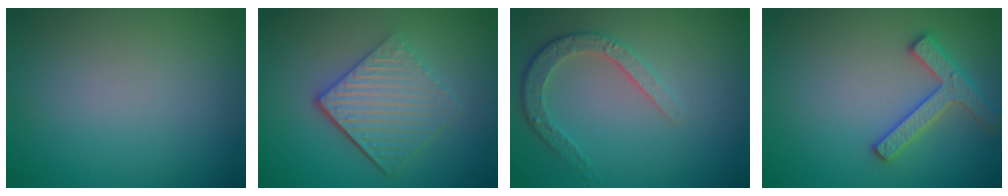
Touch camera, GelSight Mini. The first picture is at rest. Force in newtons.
{"total": 5.4, "press": 3.8, "slide": 3.8}
{"total": 2.9, "press": 2.5, "slide": 1.6}
{"total": 2.8, "press": 2.8, "slide": 0.3}